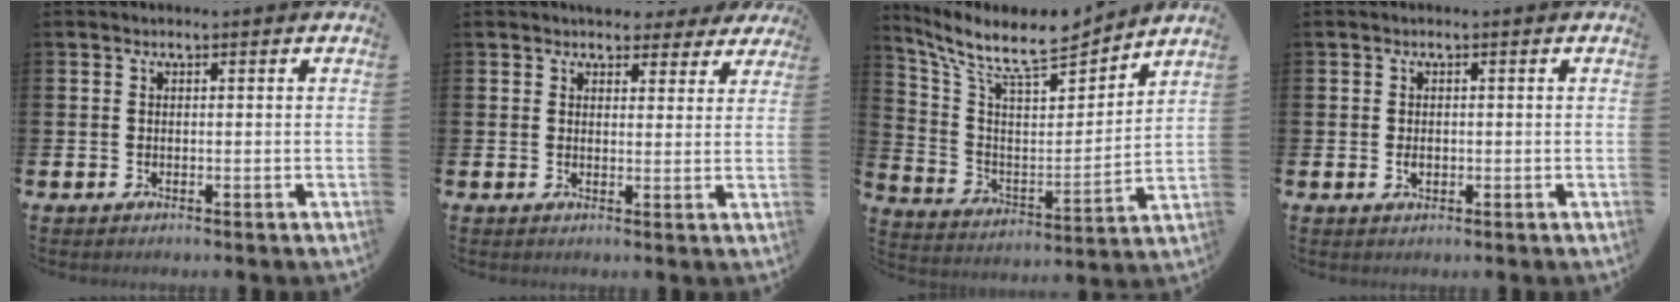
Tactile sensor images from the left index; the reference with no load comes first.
{"total": 4.1, "force": [3.6, 1.9, 0.4], "torque": [-0.004, -0.014, 0.064]}
{"total": 10.3, "force": [8.8, 2.1, 4.8], "torque": [-0.127, -0.063, 0.149]}
{"total": 1.1, "force": [-0.1, 0.8, 0.8], "torque": [-0.015, 0.005, -0.004]}